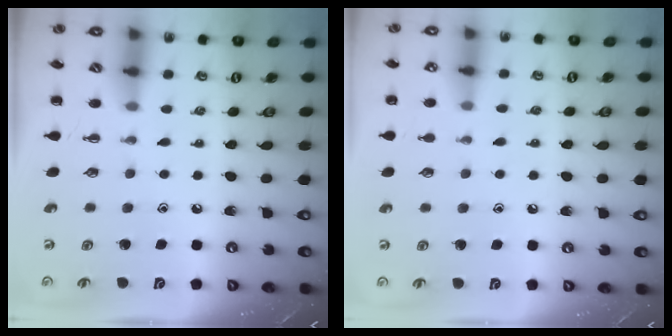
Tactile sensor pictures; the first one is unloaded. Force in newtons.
{"total": 5.9, "press": 5.6, "slide": 1.9}